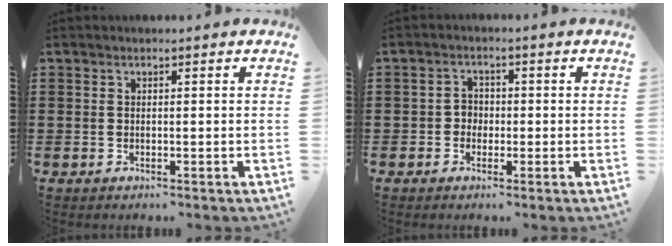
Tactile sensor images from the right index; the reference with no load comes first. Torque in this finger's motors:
{"motor_torque": [0.31, 0.27, 0.00, 0.00]}